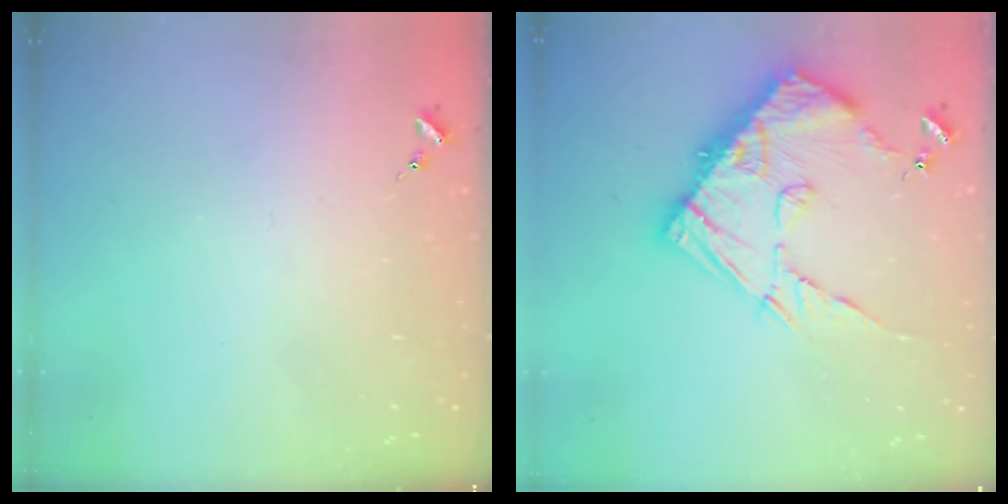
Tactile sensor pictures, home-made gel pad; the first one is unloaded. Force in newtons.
{"total": 18.0, "press": 17.9, "slide": 1.9}